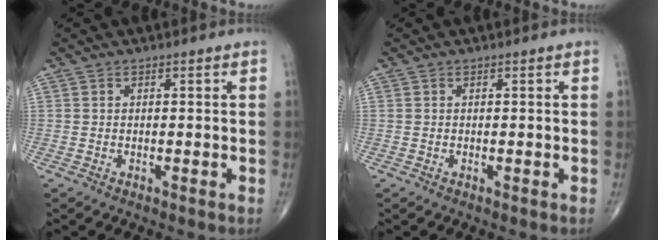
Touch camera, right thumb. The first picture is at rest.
{"total": 0.0}